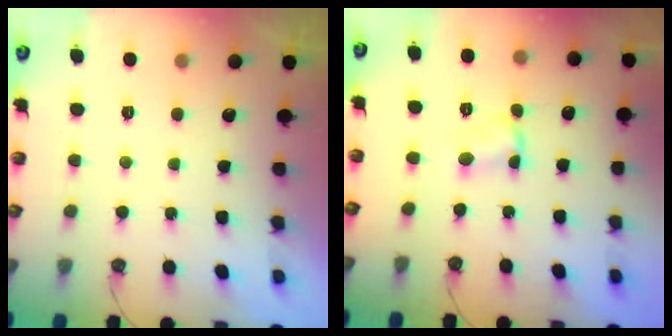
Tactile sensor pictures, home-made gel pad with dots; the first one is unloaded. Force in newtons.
{"total": 2.0, "press": 2.0, "slide": 0.0}